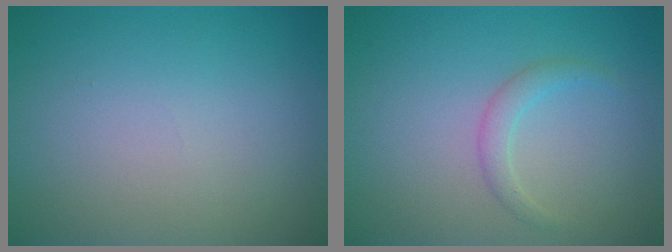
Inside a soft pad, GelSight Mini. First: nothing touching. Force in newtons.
{"total": 1.5, "press": 1.5, "slide": 0.1}